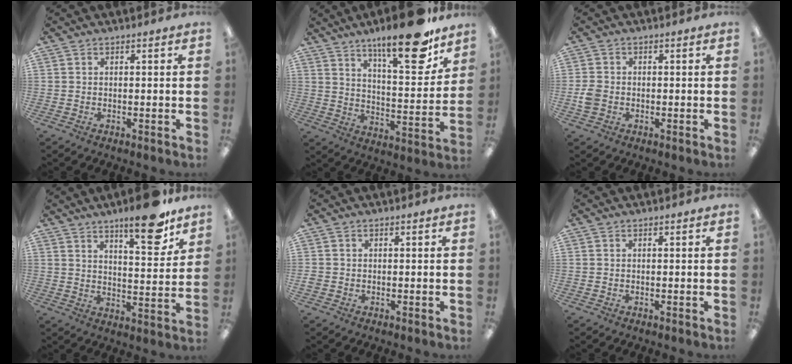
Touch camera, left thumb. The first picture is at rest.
{"total": 19.4, "force": [14.2, 5.1, 12.2], "torque": [-0.181, -0.092, 0.228]}
{"total": 3.3, "force": [-0.9, 2.6, 1.8], "torque": [-0.036, 0.004, -0.017]}
{"total": 14.0, "force": [9.9, 3.9, 9.1], "torque": [-0.110, -0.065, 0.158]}
{"total": 1.0, "force": [-0.3, 0.9, 0.4], "torque": [-0.006, 0.002, -0.005]}
{"total": 0.0}